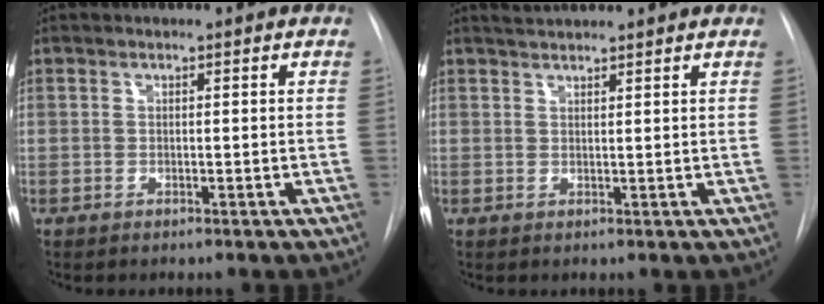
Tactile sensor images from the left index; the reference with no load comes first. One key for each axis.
{"total": 3.6, "fx": 3.5, "fy": -0.1, "fz": 1.1, "tx": -0.017, "ty": 0.028, "tz": 0.055}